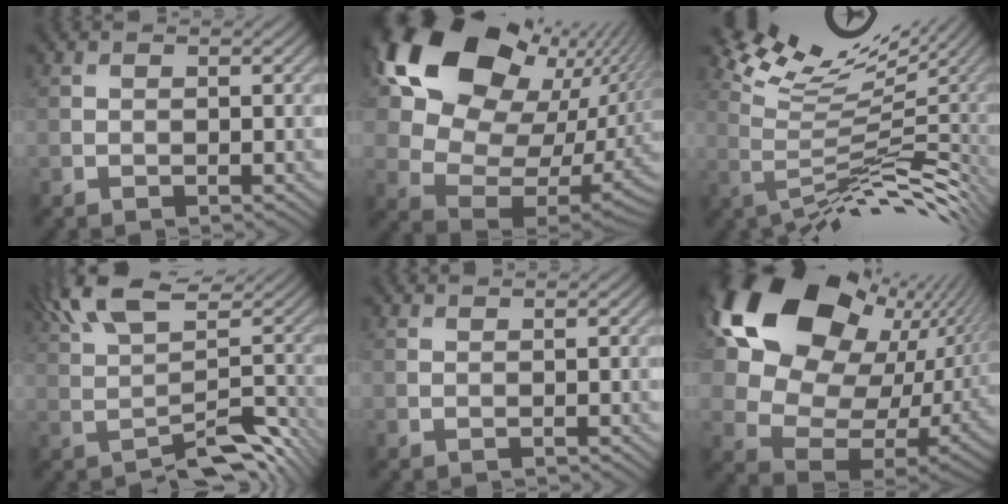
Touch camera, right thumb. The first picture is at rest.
{"total": 17.4, "force": [7.8, 11.5, 10.5], "torque": [-0.210, 0.016, 0.159]}
{"total": 10.0, "force": [5.0, 1.9, 8.5], "torque": [-0.139, 0.020, 0.105]}
{"total": 8.2, "force": [1.0, 2.7, 7.7], "torque": [-0.120, 0.017, 0.028]}
{"total": 0.8, "force": [0.1, -0.5, -0.6], "torque": [0.006, 0.003, 0.004]}
{"total": 19.4, "force": [8.3, 12.9, 11.8], "torque": [-0.249, 0.016, 0.172]}